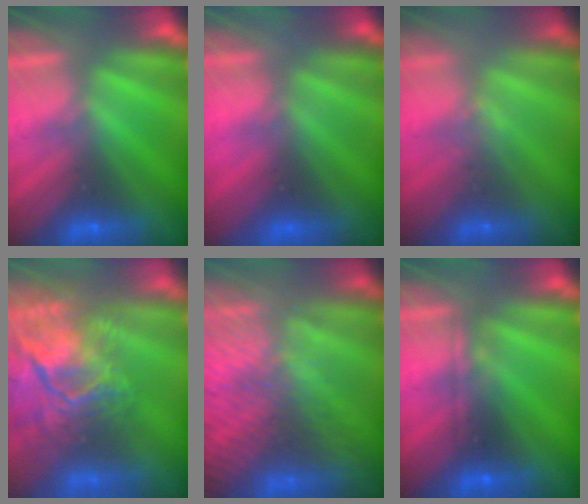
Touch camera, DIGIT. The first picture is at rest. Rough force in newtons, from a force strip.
{"total": 8.5}
{"total": 2.5}
{"total": 7.9}
{"total": 7.6}
{"total": 2.3}